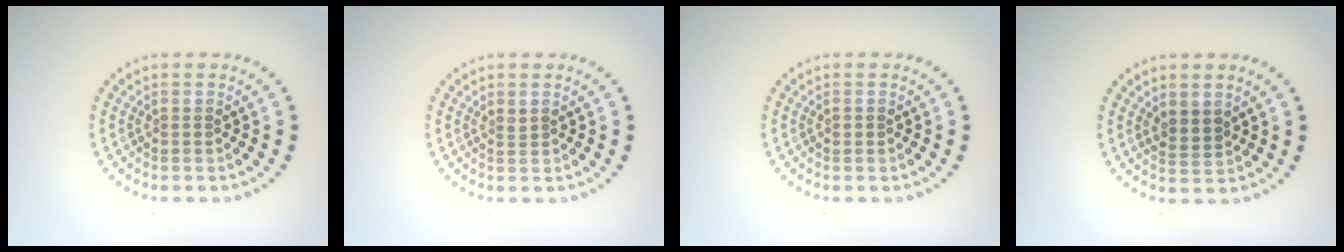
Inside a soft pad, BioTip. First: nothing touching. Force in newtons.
{"total": 0.6, "press": 0.5, "slide": 0.4}
{"total": 0.7, "press": 0.7, "slide": 0.0}
{"total": 1.8, "press": 1.5, "slide": 1.0}